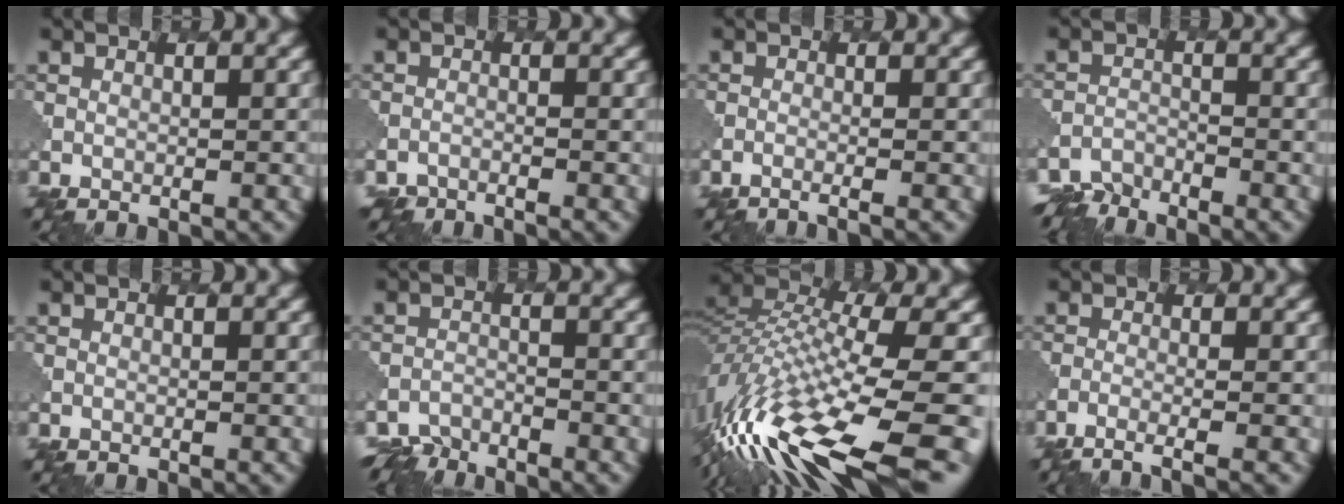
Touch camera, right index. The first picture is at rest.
{"total": 1.9, "force": [-1.9, 0.1, 0.0], "torque": [-0.006, 0.000, -0.035]}
{"total": 2.4, "force": [-1.4, 0.6, 1.8], "torque": [-0.014, 0.007, -0.030]}
{"total": 3.8, "force": [-3.8, 0.4, -0.1], "torque": [-0.011, -0.010, -0.075]}
{"total": 0.0}
{"total": 3.3, "force": [-3.3, 0.3, -0.4], "torque": [-0.004, -0.006, -0.066]}
{"total": 14.3, "force": [-7.8, 3.7, 11.4], "torque": [-0.245, 0.021, -0.134]}
{"total": 3.7, "force": [-2.4, 0.9, 2.7], "torque": [-0.036, 0.003, -0.054]}